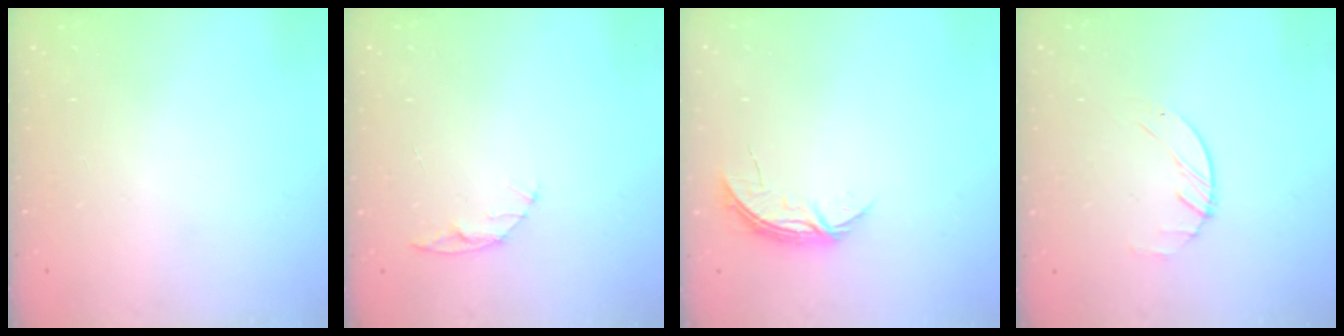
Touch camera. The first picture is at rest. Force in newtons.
{"total": 5.7, "press": 5.6, "slide": 0.7}
{"total": 5.4, "press": 5.4, "slide": 0.6}
{"total": 1.2, "press": 1.2, "slide": 0.2}